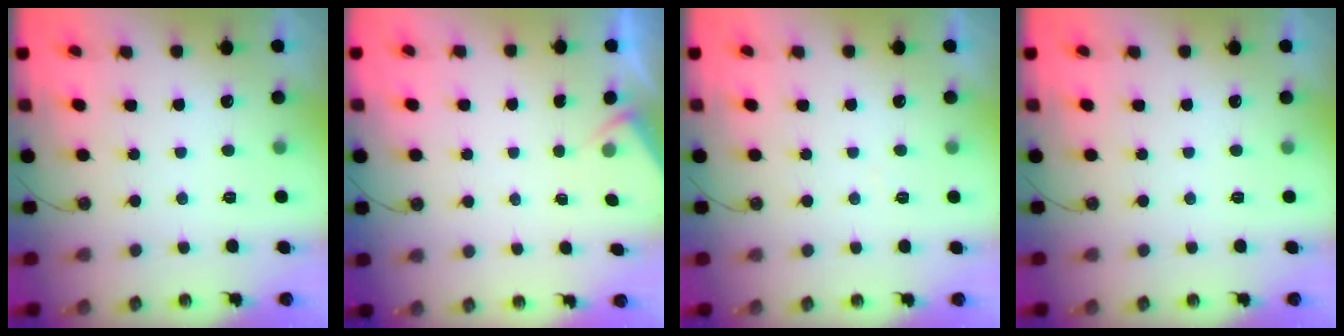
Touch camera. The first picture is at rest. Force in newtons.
{"total": 2.0, "press": 1.9, "slide": 0.4}
{"total": 4.2, "press": 4.1, "slide": 0.6}
{"total": 0.0}